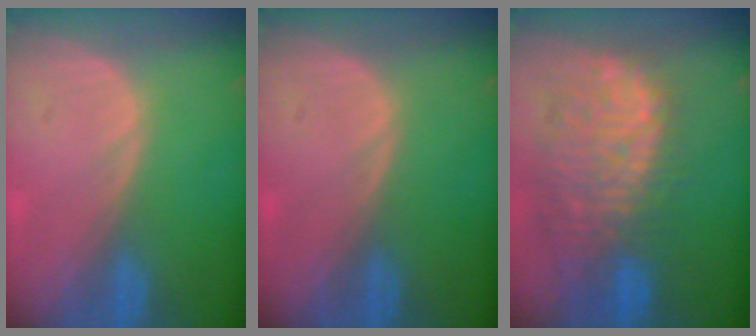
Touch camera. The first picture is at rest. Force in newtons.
{"total": 0.0}
{"total": 11.5, "press": 10.5, "slide": 4.8}